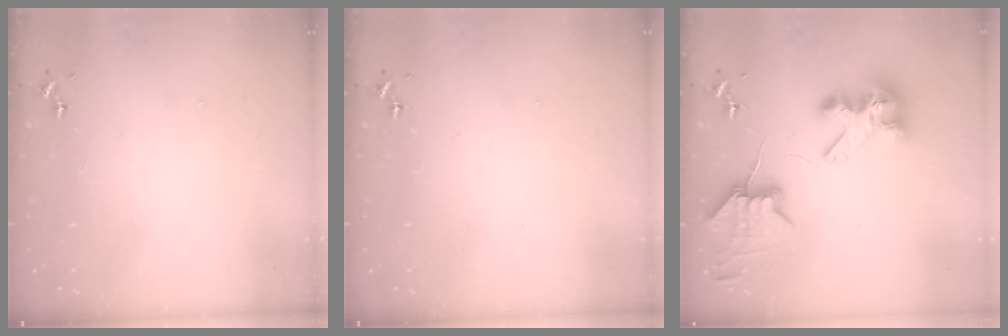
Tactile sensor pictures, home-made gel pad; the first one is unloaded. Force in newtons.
{"total": 0.0}
{"total": 9.3, "press": 9.2, "slide": 1.4}